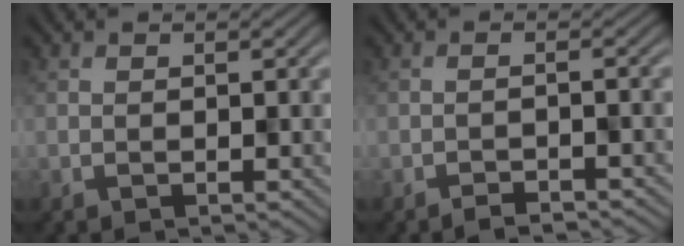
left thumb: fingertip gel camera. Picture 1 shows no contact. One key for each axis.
{"total": 1.8, "fx": -1.7, "fy": -0.1, "fz": -0.2, "tx": 0.005, "ty": 0.008, "tz": -0.032}